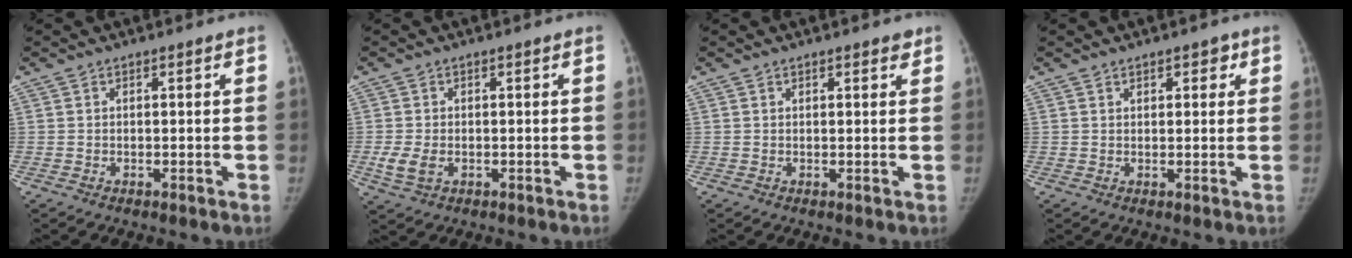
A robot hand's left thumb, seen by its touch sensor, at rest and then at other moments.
{"total": 3.8, "force": [-0.8, 2.5, 2.8], "torque": [-0.066, -0.007, -0.011]}
{"total": 1.4, "force": [1.1, 0.6, 0.6], "torque": [-0.001, -0.005, 0.011]}
{"total": 2.5, "force": [1.4, 1.5, 1.5], "torque": [0.000, -0.004, 0.018]}